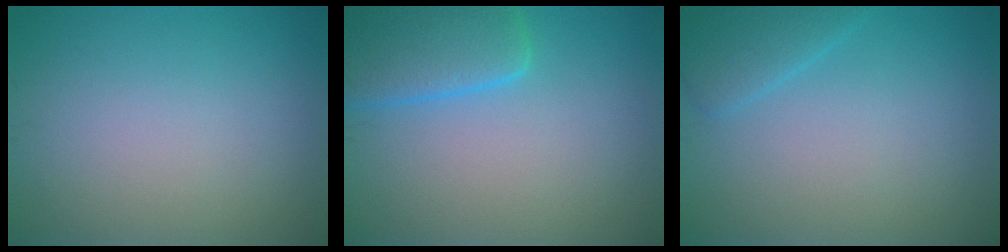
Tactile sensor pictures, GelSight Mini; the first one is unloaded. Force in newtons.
{"total": 5.7, "press": 5.7, "slide": 0.5}
{"total": 2.2, "press": 2.2, "slide": 0.1}